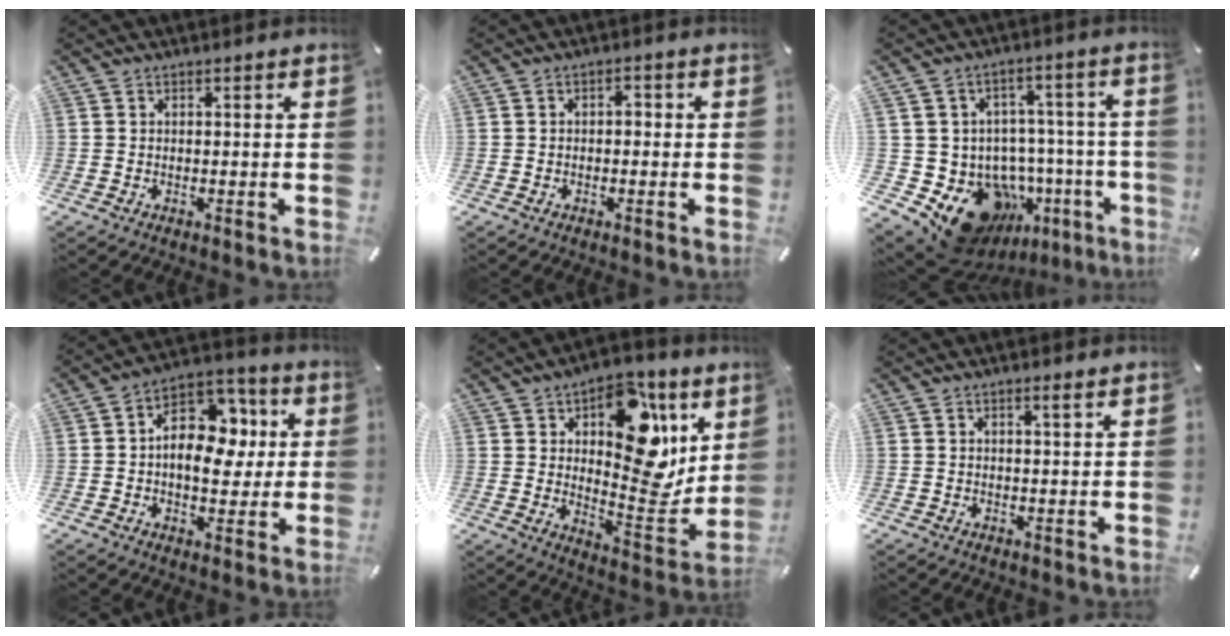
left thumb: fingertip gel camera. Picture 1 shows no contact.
{"total": 1.8, "force": [-0.5, 1.1, 1.4], "torque": [-0.028, 0.010, -0.014]}
{"total": 16.2, "force": [-8.8, 10.9, 8.3], "torque": [-0.124, 0.036, -0.123]}
{"total": 13.3, "force": [1.1, 9.9, 8.9], "torque": [-0.121, -0.011, 0.021]}
{"total": 19.4, "force": [8.4, 11.4, 13.3], "torque": [-0.152, -0.063, 0.142]}
{"total": 1.3, "force": [0.8, 0.1, 1.0], "torque": [-0.020, 0.000, 0.014]}